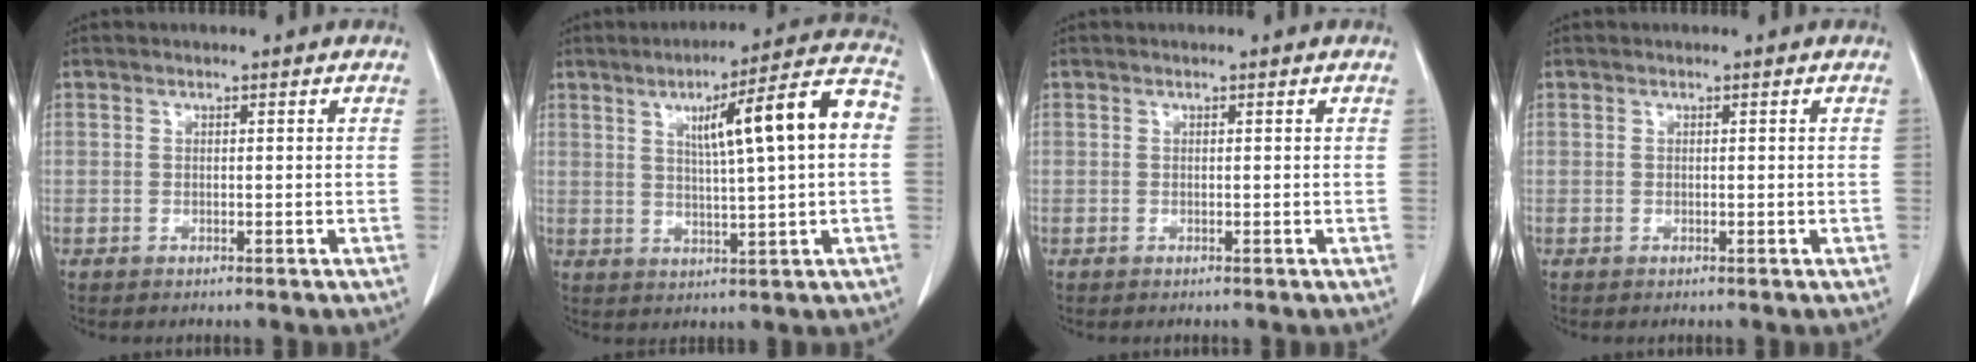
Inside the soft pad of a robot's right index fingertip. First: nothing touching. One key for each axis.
{"total": 13.3, "fx": 2.4, "fy": 0.6, "fz": 13.1, "tx": -0.189, "ty": 0.026, "tz": 0.035}
{"total": 0.0}
{"total": 0.0}